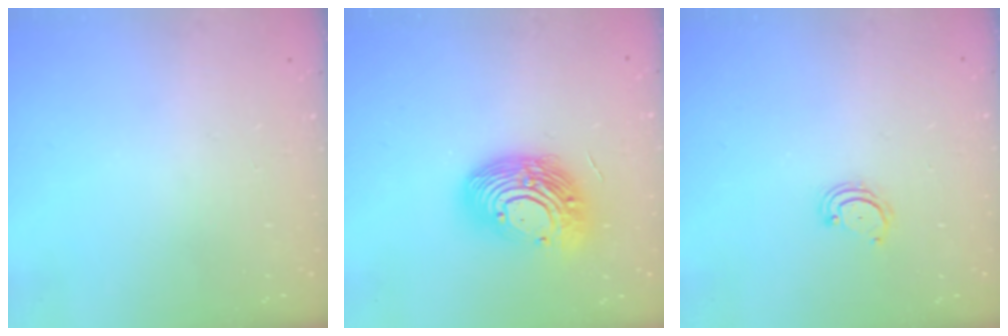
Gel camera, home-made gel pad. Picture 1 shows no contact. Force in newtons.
{"total": 16.9, "press": 16.8, "slide": 1.6}
{"total": 2.8, "press": 2.8, "slide": 0.3}